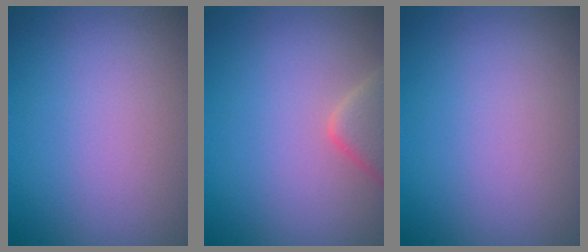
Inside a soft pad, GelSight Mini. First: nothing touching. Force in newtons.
{"total": 2.8, "press": 2.8, "slide": 0.3}
{"total": 0.0}